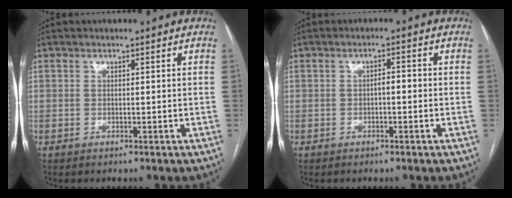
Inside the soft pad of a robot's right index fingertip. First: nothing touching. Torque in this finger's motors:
{"motor_torque": [0.38, 0.15, 0.29, 0.06]}